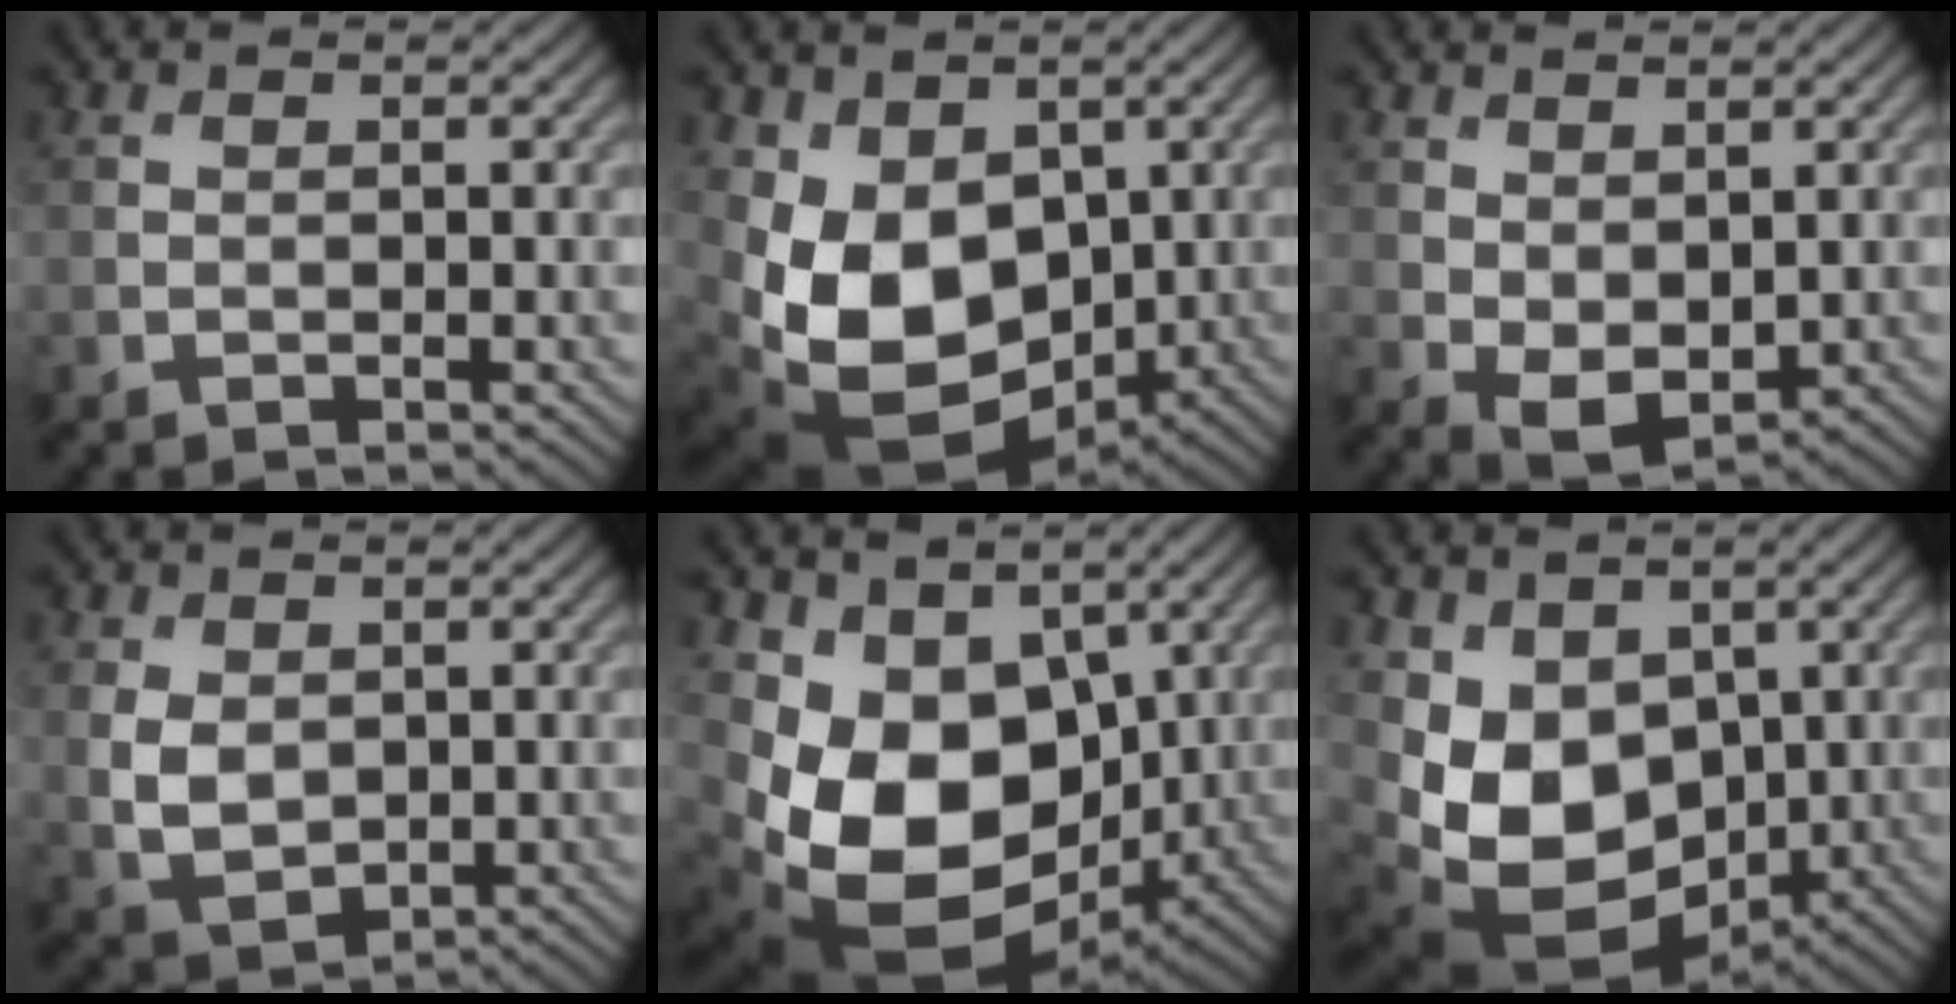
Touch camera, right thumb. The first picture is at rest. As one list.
[{"total": 12.0, "force": [0.2, 8.8, 8.1], "torque": [-0.188, -0.031, 0.007]}, {"total": 4.2, "force": [0.8, 2.7, 3.1], "torque": [-0.071, -0.009, 0.023]}, {"total": 5.3, "force": [0.5, 3.8, 3.7], "torque": [-0.091, -0.006, 0.014]}, {"total": 13.5, "force": [0.0, 10.0, 9.0], "torque": [-0.206, -0.041, 0.005]}, {"total": 10.9, "force": [0.0, 8.4, 7.0], "torque": [-0.170, -0.038, 0.006]}]